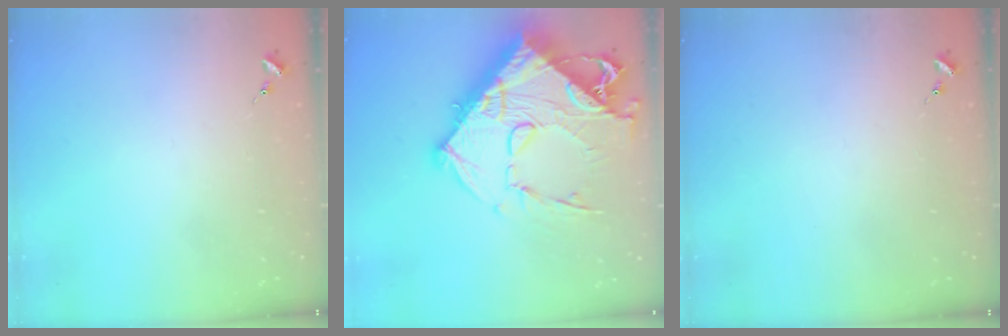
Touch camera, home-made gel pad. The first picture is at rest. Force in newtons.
{"total": 25.7, "press": 25.6, "slide": 2.6}
{"total": 0.0}